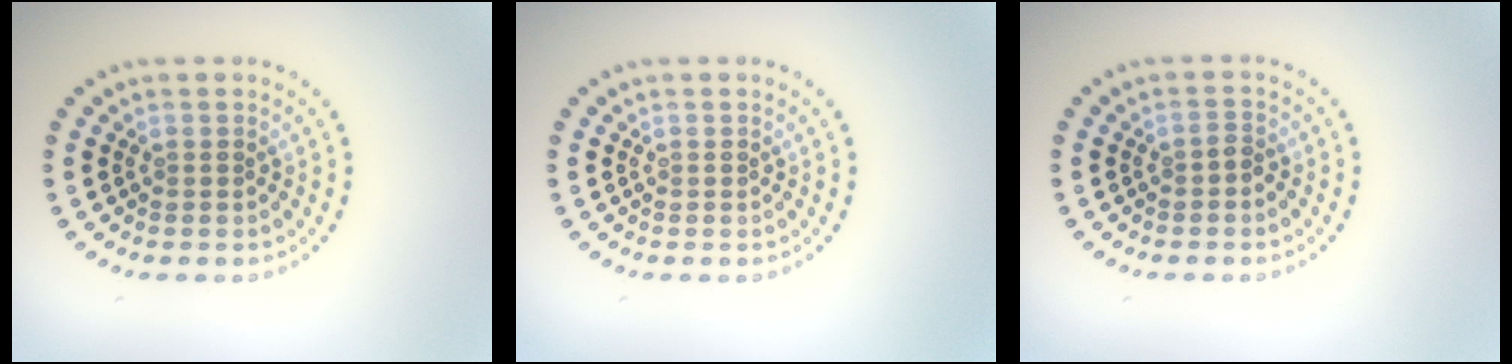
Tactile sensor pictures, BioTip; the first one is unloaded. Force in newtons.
{"total": 0.0}
{"total": 0.9, "press": 0.7, "slide": 0.6}